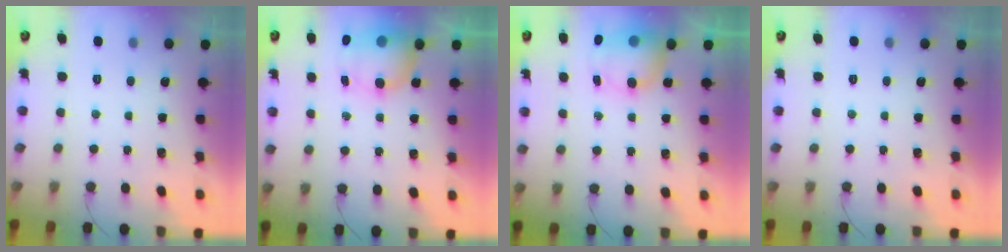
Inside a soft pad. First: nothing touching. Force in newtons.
{"total": 7.5, "press": 7.4, "slide": 1.6}
{"total": 7.1, "press": 6.9, "slide": 1.6}
{"total": 0.0}